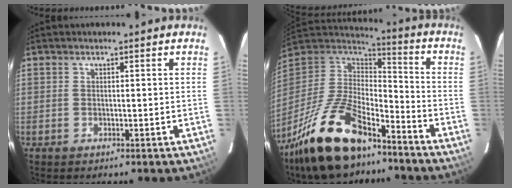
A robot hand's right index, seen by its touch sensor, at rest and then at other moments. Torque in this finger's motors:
{"motor_torque": [0.92, -0.99, 0.96, 0.21]}